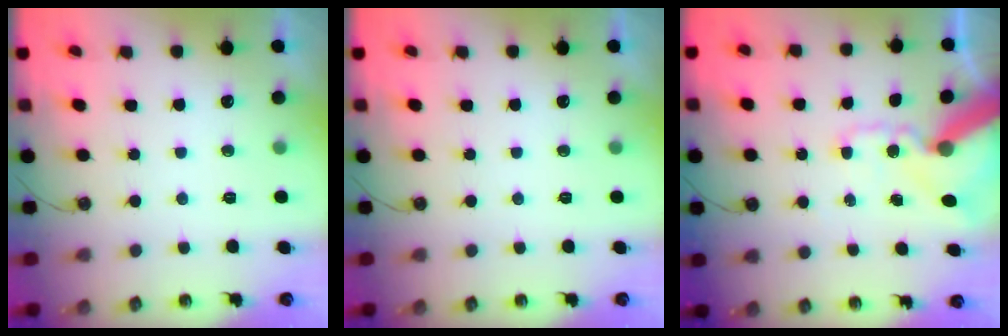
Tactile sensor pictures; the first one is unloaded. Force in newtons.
{"total": 0.0}
{"total": 15.3, "press": 15.1, "slide": 2.4}